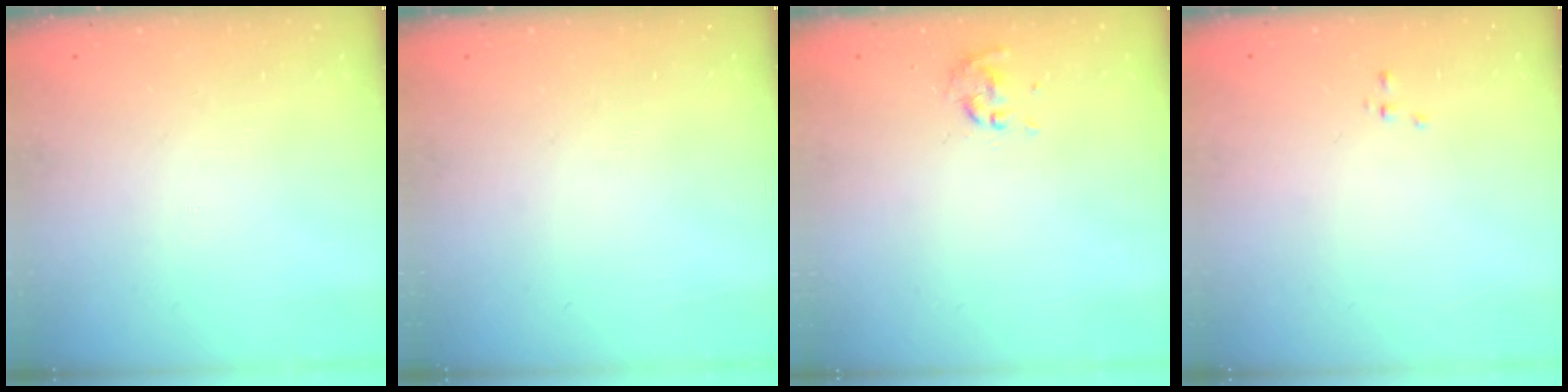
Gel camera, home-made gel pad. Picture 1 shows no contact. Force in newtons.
{"total": 0.0}
{"total": 0.0}
{"total": 0.0}